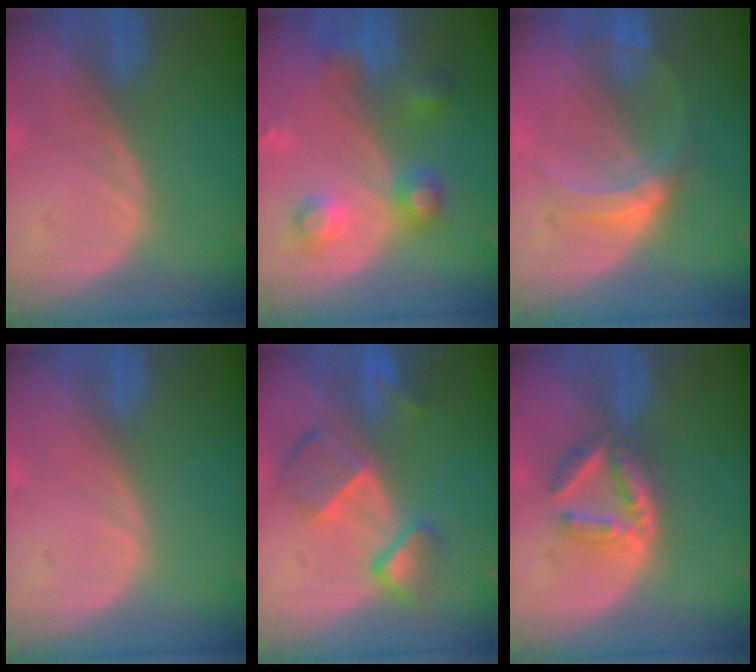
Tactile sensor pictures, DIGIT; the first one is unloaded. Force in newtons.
{"total": 5.7, "press": 5.7, "slide": 0.2}
{"total": 5.1, "press": 4.8, "slide": 1.7}
{"total": 0.0}
{"total": 7.7, "press": 6.7, "slide": 3.9}
{"total": 5.4, "press": 5.3, "slide": 1.0}